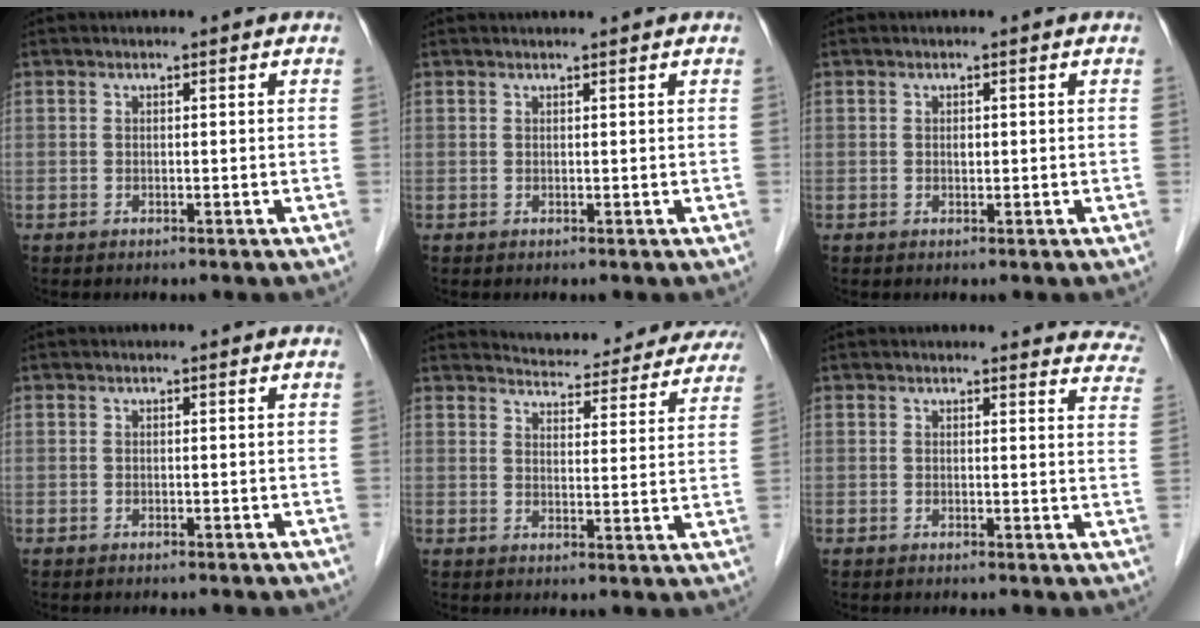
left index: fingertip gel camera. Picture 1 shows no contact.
{"total": 1.8, "force": [1.7, -0.1, 0.6], "torque": [-0.007, 0.011, 0.023]}
{"total": 0.6, "force": [-0.2, 0.4, 0.4], "torque": [-0.008, -0.004, -0.004]}
{"total": 0.0}
{"total": 18.5, "force": [17.6, 4.1, 3.9], "torque": [-0.035, -0.032, 0.199]}
{"total": 13.8, "force": [13.2, 3.2, 2.6], "torque": [0.008, -0.042, 0.110]}